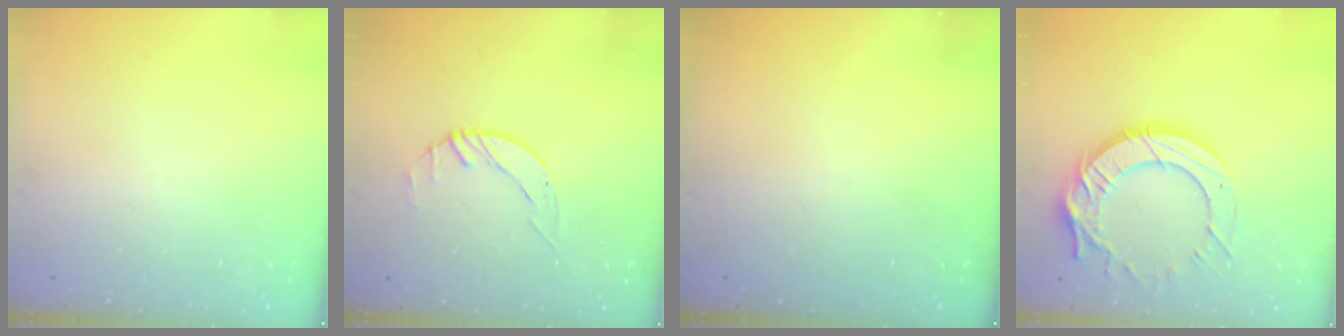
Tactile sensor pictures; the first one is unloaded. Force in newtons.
{"total": 2.9, "press": 2.8, "slide": 0.3}
{"total": 0.0}
{"total": 17.4, "press": 17.3, "slide": 1.7}